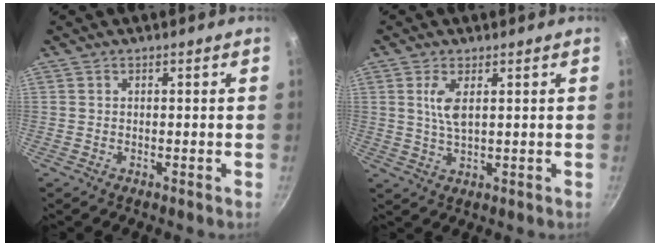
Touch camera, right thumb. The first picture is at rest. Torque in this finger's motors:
{"motor_torque": [0.62, 0.98, 0.98, 0.40, 0.09]}